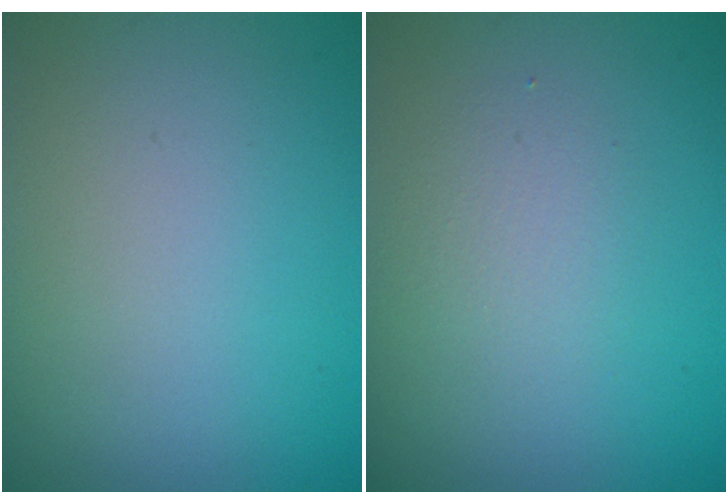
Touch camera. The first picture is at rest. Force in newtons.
{"total": 2.0, "press": 2.0, "slide": 0.1}